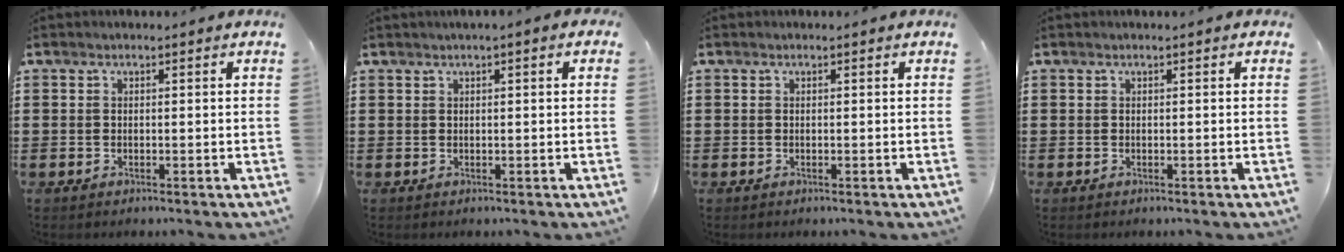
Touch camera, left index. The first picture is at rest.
{"total": 1.1, "force": [0.5, 0.0, 1.0], "torque": [-0.018, -0.001, 0.009]}
{"total": 0.0}
{"total": 0.0}